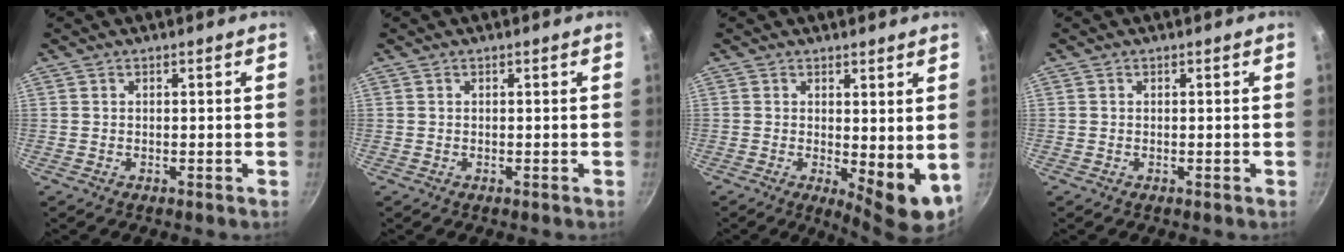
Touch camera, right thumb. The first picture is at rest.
{"total": 0.0}
{"total": 7.5, "force": [0.8, 2.9, 6.9], "torque": [-0.082, -0.017, 0.018]}
{"total": 0.0}